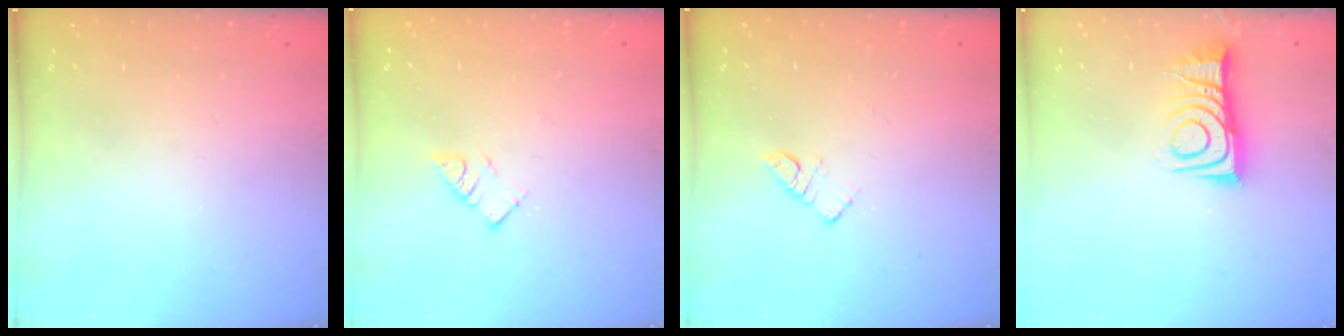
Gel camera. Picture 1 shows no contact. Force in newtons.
{"total": 4.6, "press": 4.6, "slide": 0.1}
{"total": 3.9, "press": 3.8, "slide": 0.4}
{"total": 10.3, "press": 10.3, "slide": 0.1}